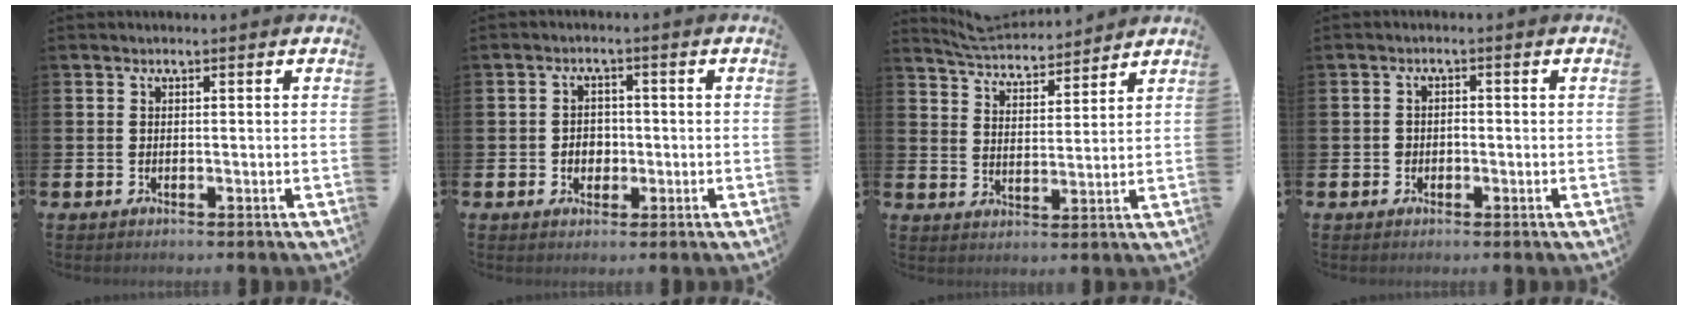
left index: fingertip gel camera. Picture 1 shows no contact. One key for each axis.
{"total": 2.6, "fx": -0.4, "fy": 2.3, "fz": 1.1, "tx": -0.009, "ty": 0.000, "tz": -0.015}
{"total": 5.3, "fx": 5.3, "fy": 0.6, "fz": 0.3, "tx": -0.029, "ty": -0.038, "tz": 0.093}
{"total": 1.3, "fx": -0.4, "fy": 1.1, "fz": 0.5, "tx": -0.010, "ty": 0.004, "tz": -0.010}